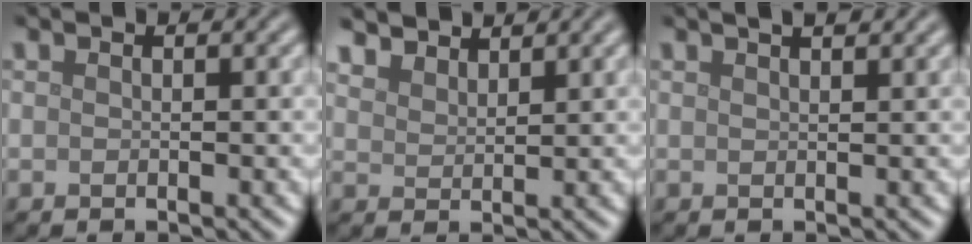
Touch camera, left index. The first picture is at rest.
{"total": 4.1, "force": [3.8, 1.2, 0.9], "torque": [-0.029, -0.007, 0.076]}
{"total": 3.4, "force": [2.3, 1.3, 2.0], "torque": [-0.003, 0.016, 0.004]}